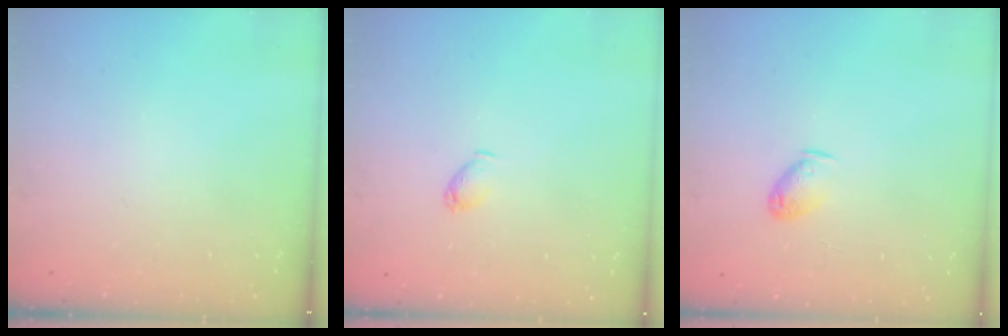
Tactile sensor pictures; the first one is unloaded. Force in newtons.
{"total": 3.1, "press": 3.1, "slide": 0.6}
{"total": 6.5, "press": 6.4, "slide": 1.3}